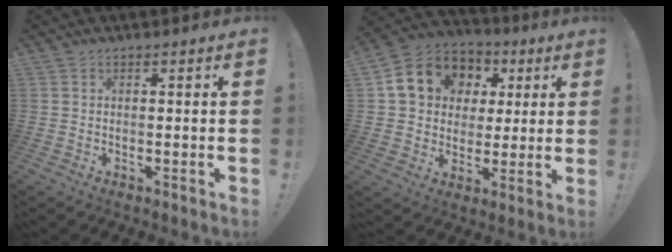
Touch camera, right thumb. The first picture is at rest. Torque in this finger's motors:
{"motor_torque": [1.38, 2.79, 0.37, 0.58, 0.05]}